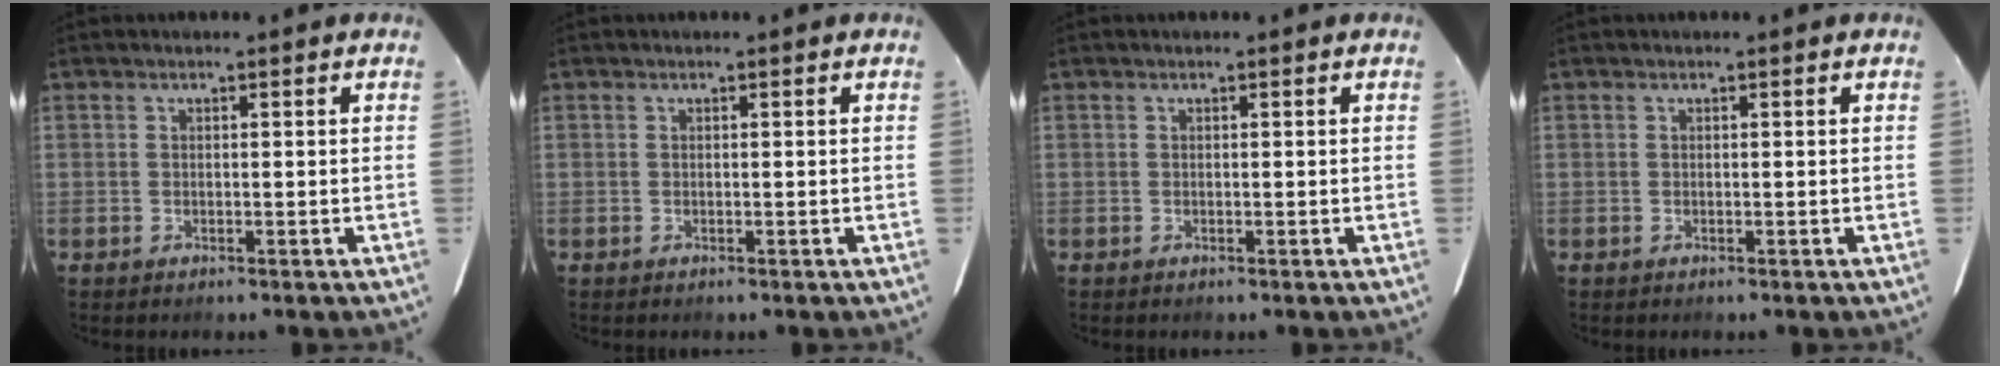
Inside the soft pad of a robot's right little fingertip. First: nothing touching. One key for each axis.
{"total": 0.0}
{"total": 0.0}
{"total": 0.0}